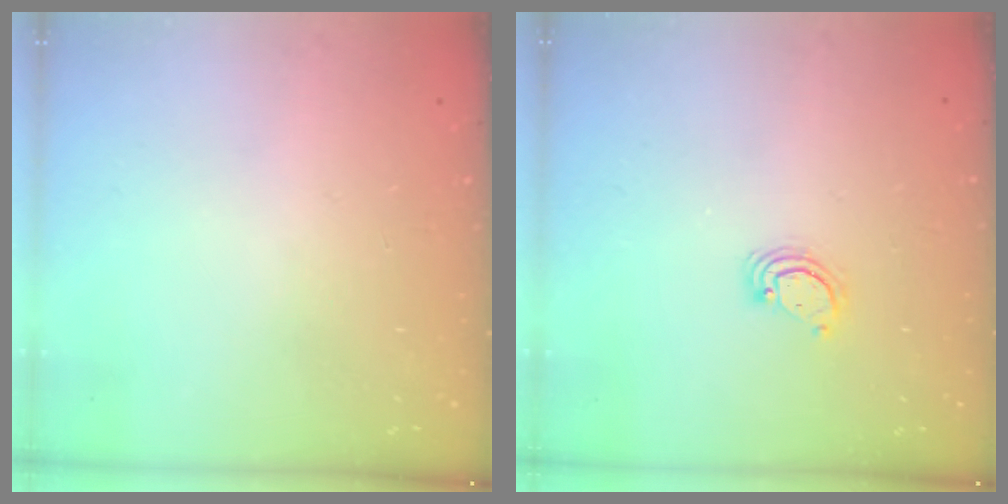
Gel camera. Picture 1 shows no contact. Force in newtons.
{"total": 2.6, "press": 2.6, "slide": 0.3}